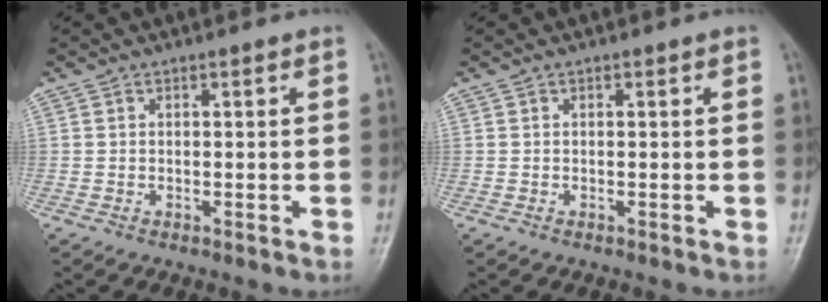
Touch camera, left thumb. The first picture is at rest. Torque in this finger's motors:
{"motor_torque": [0.00, 0.00, 0.00, 0.00, 0.00]}